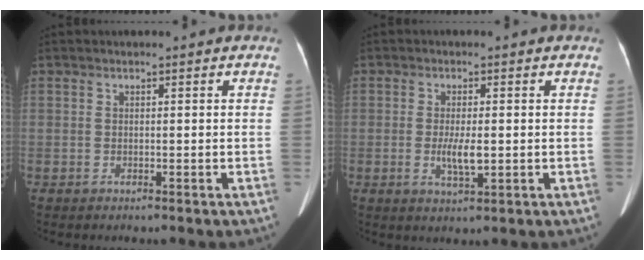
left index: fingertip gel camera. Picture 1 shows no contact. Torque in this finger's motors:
{"motor_torque": [0.52, 0.07, 0.21, 0.02]}